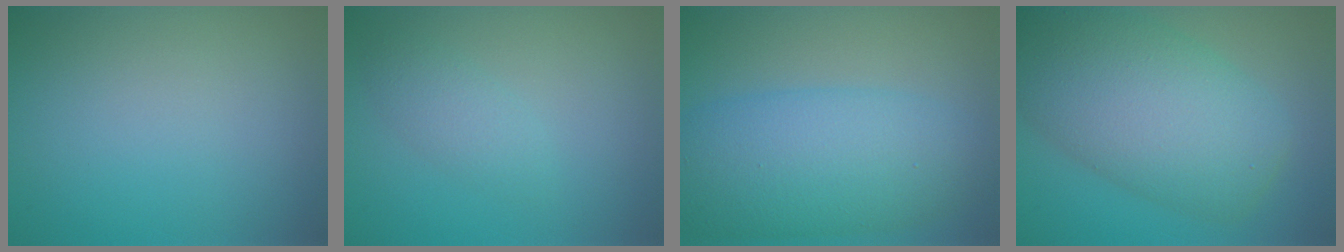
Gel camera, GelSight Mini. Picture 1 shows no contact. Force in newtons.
{"total": 1.8, "press": 1.8, "slide": 0.1}
{"total": 8.4, "press": 8.4, "slide": 0.2}
{"total": 10.0, "press": 10.0, "slide": 0.5}